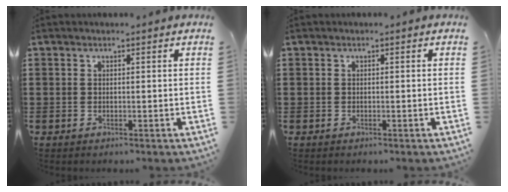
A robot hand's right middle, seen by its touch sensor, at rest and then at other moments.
{"total": 0.0}